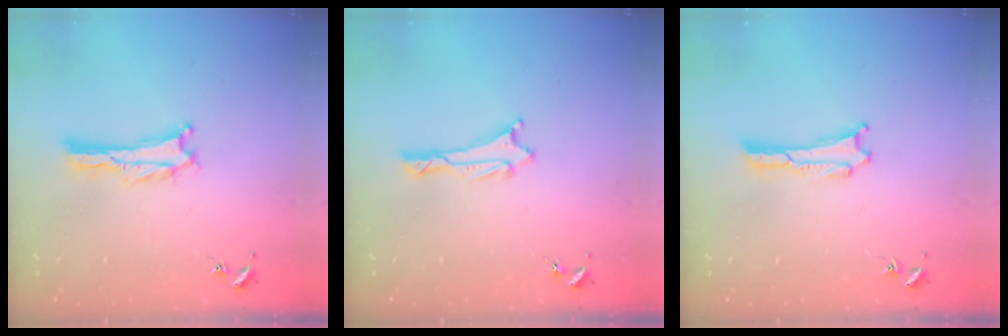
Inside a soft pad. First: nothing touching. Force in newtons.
{"total": 1.0, "press": 1.0, "slide": 0.2}
{"total": 0.0}